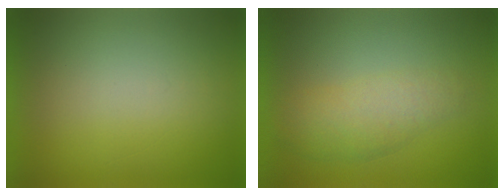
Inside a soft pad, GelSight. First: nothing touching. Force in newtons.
{"total": 3.0}